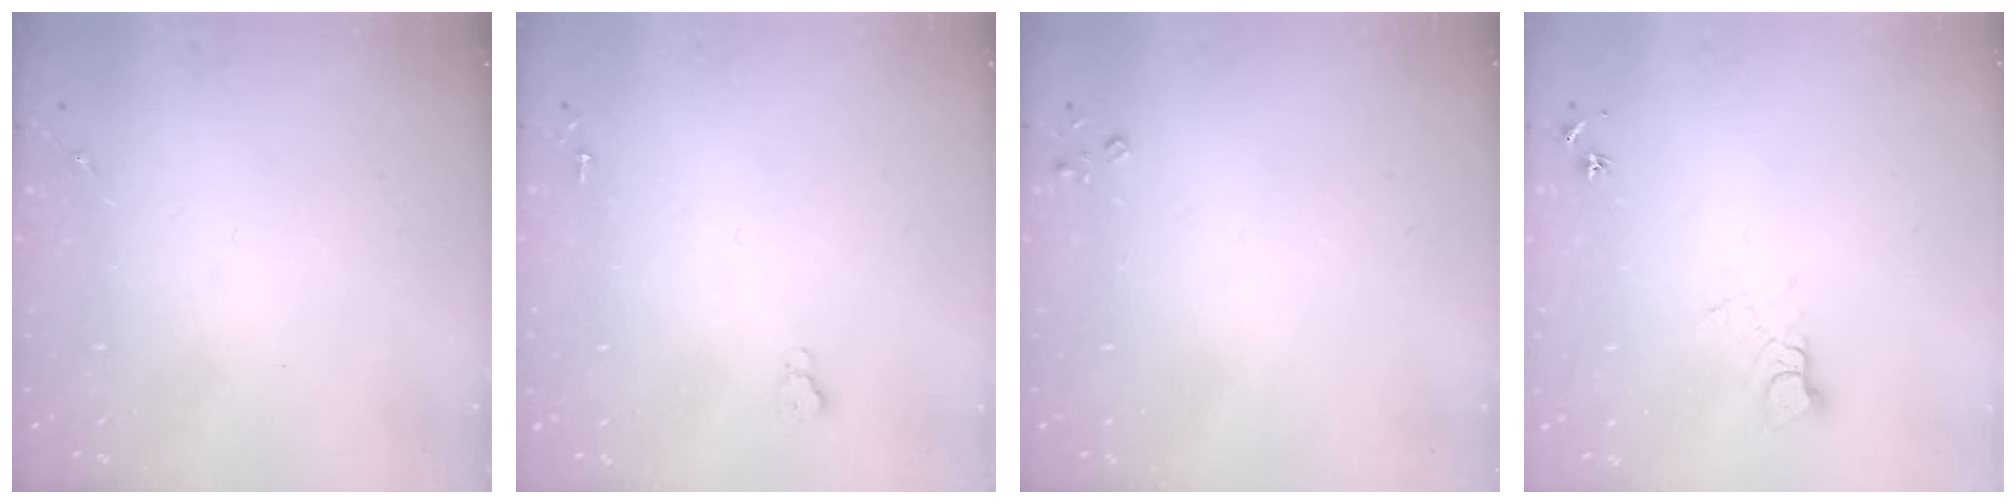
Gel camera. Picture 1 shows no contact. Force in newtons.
{"total": 2.6, "press": 2.5, "slide": 0.3}
{"total": 2.6, "press": 2.6, "slide": 0.3}
{"total": 5.4, "press": 5.4, "slide": 0.5}